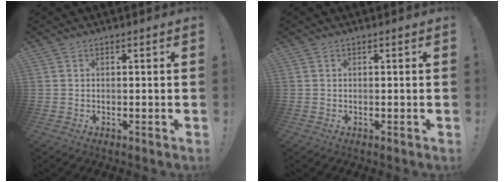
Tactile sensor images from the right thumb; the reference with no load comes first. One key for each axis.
{"total": 0.0}